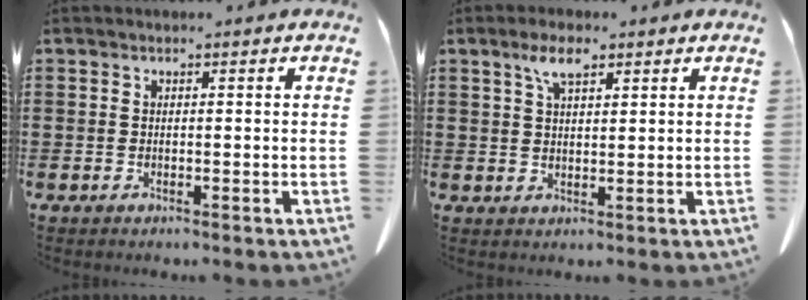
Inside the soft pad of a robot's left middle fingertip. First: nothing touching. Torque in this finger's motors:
{"motor_torque": [1.67, 0.47, 0.11, 0.09]}